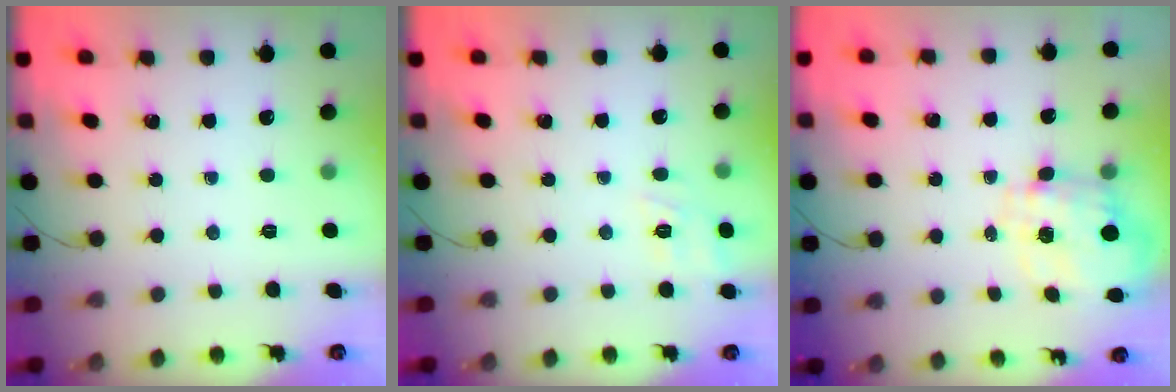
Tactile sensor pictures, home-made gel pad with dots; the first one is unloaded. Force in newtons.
{"total": 10.0, "press": 9.9, "slide": 1.7}
{"total": 3.5, "press": 3.2, "slide": 1.4}